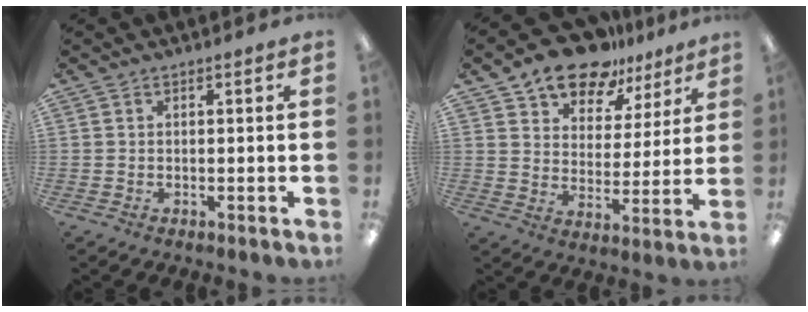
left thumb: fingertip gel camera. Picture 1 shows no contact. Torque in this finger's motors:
{"motor_torque": [0.03, 0.51, 1.28, -1.49, 0.06]}